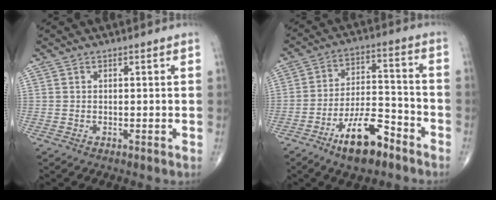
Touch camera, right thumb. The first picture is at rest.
{"total": 12.4, "force": [-7.8, 4.8, 8.4], "torque": [-0.133, 0.054, -0.136]}